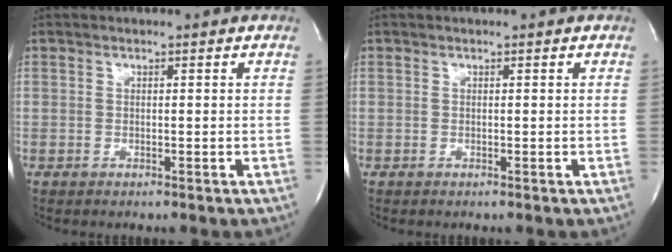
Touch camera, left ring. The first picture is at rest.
{"total": 0.0}